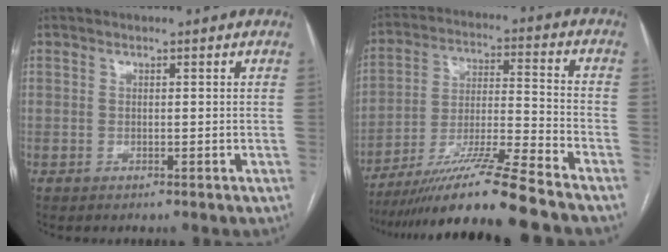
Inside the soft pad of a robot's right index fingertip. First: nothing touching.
{"total": 16.3, "force": [-13.3, -1.4, 9.3], "torque": [-0.179, -0.016, -0.237]}